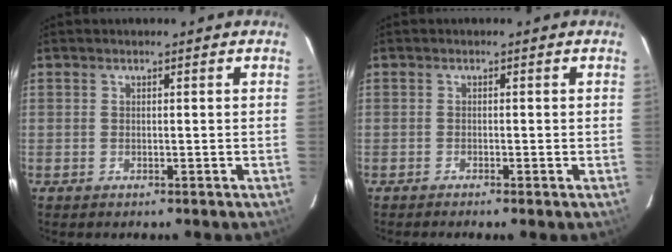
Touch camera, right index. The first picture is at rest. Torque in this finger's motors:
{"motor_torque": [0.37, -0.45, 0.24, 0.05]}